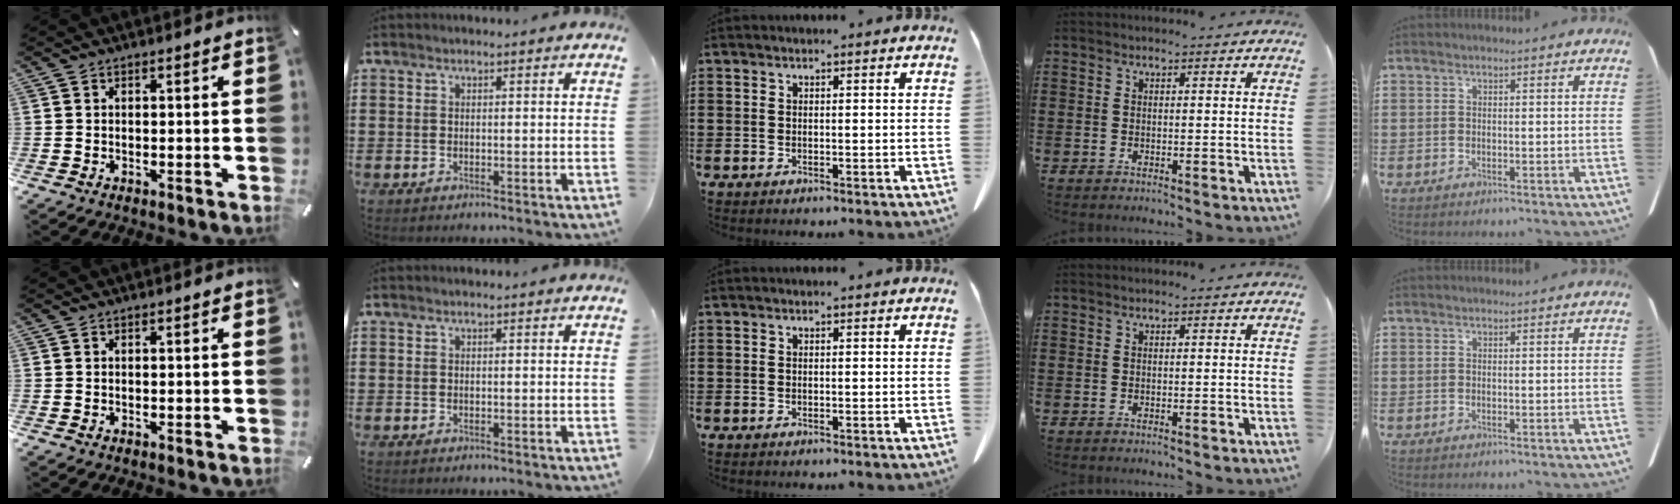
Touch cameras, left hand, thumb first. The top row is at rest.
{}